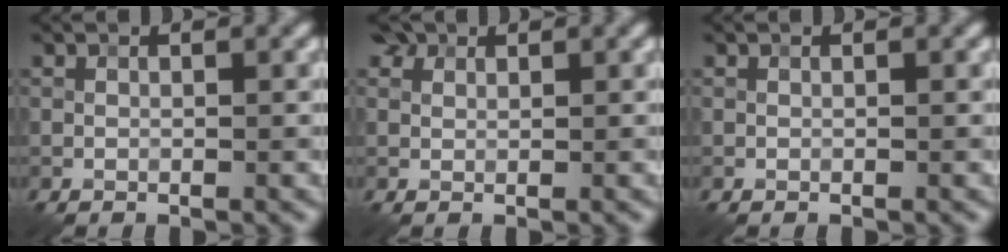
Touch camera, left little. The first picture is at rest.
{"total": 1.5, "force": [1.2, 0.9, 0.2], "torque": [-0.004, 0.001, 0.009]}
{"total": 0.0}